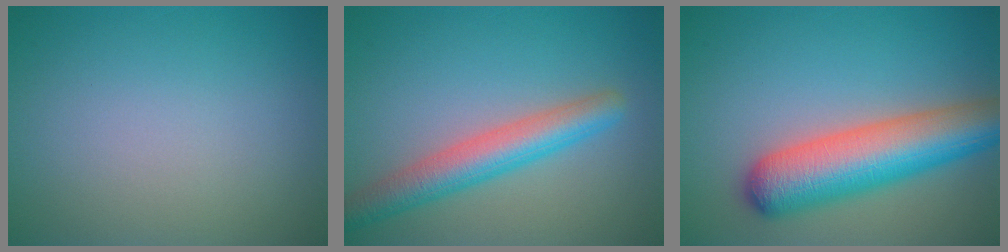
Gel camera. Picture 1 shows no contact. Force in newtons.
{"total": 4.9, "press": 4.9, "slide": 0.2}
{"total": 8.6, "press": 8.6, "slide": 0.4}